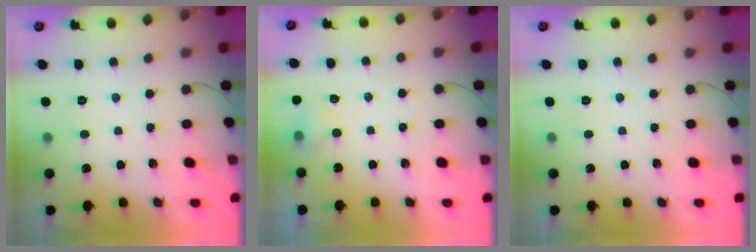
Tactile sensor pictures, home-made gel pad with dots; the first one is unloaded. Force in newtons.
{"total": 3.5, "press": 3.3, "slide": 1.0}
{"total": 0.0}